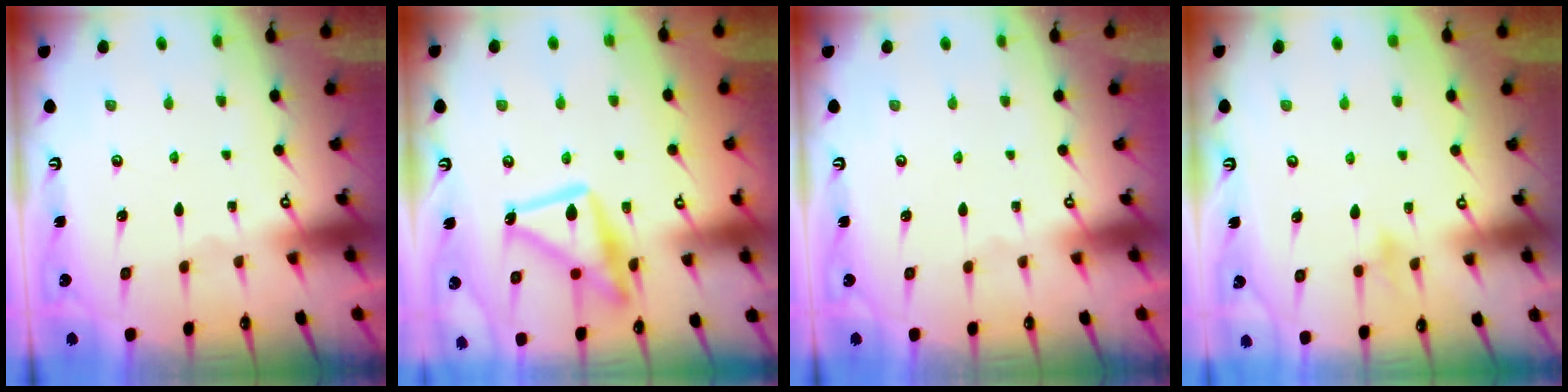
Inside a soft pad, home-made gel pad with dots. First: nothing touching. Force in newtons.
{"total": 16.2, "press": 16.2, "slide": 1.2}
{"total": 0.0}
{"total": 6.9, "press": 6.9, "slide": 0.7}